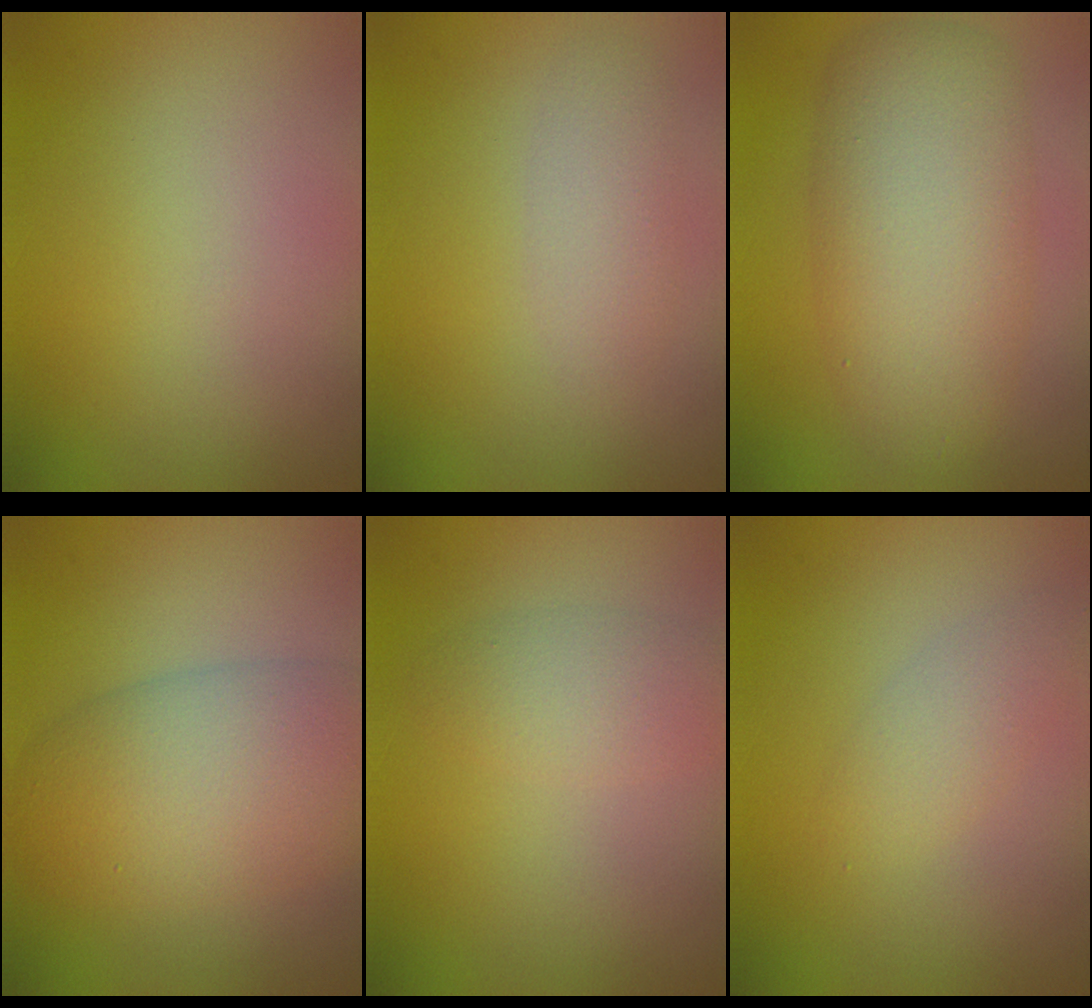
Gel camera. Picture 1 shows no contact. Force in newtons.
{"total": 2.1, "press": 2.1, "slide": 0.1}
{"total": 7.9, "press": 7.9, "slide": 0.0}
{"total": 7.7, "press": 7.7, "slide": 0.2}
{"total": 2.5, "press": 2.5, "slide": 0.2}
{"total": 1.9, "press": 1.9, "slide": 0.2}